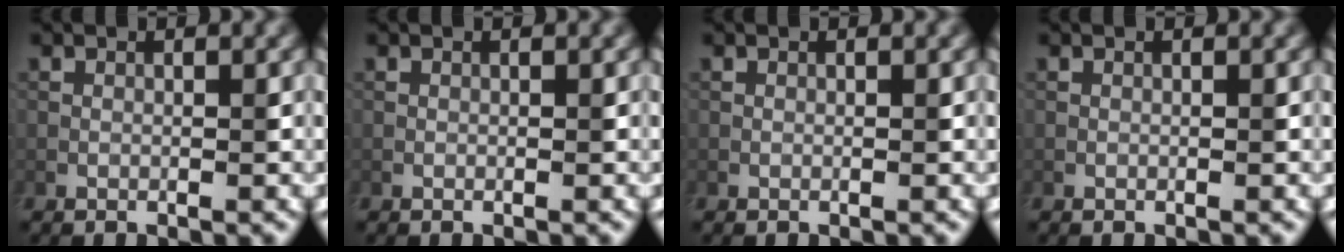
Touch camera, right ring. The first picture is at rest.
{"total": 0.0}
{"total": 0.0}
{"total": 0.0}